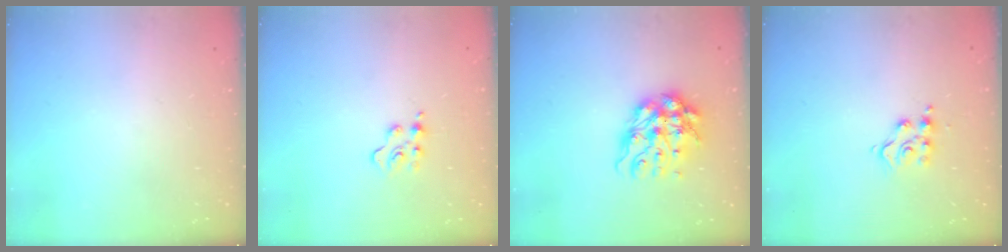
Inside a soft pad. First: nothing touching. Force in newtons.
{"total": 3.9, "press": 3.9, "slide": 0.4}
{"total": 12.1, "press": 12.0, "slide": 1.3}
{"total": 8.7, "press": 8.6, "slide": 0.4}